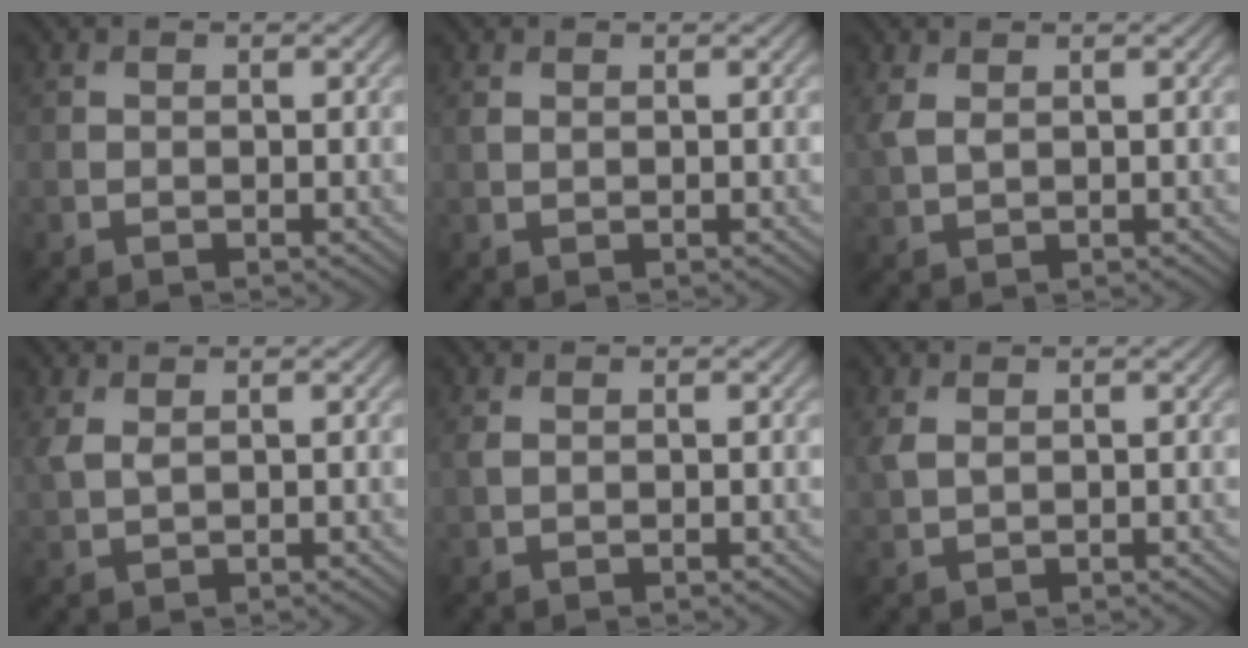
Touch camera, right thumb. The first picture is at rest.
{"total": 0.7, "force": [0.4, 0.3, 0.4], "torque": [-0.015, -0.001, 0.009]}
{"total": 2.4, "force": [1.1, 1.2, 1.8], "torque": [-0.054, 0.000, 0.027]}
{"total": 2.4, "force": [1.2, 1.1, 1.8], "torque": [-0.053, -0.001, 0.029]}
{"total": 1.1, "force": [0.4, 0.6, 0.9], "torque": [-0.028, 0.001, 0.010]}
{"total": 2.1, "force": [1.0, 1.1, 1.5], "torque": [-0.045, 0.000, 0.023]}